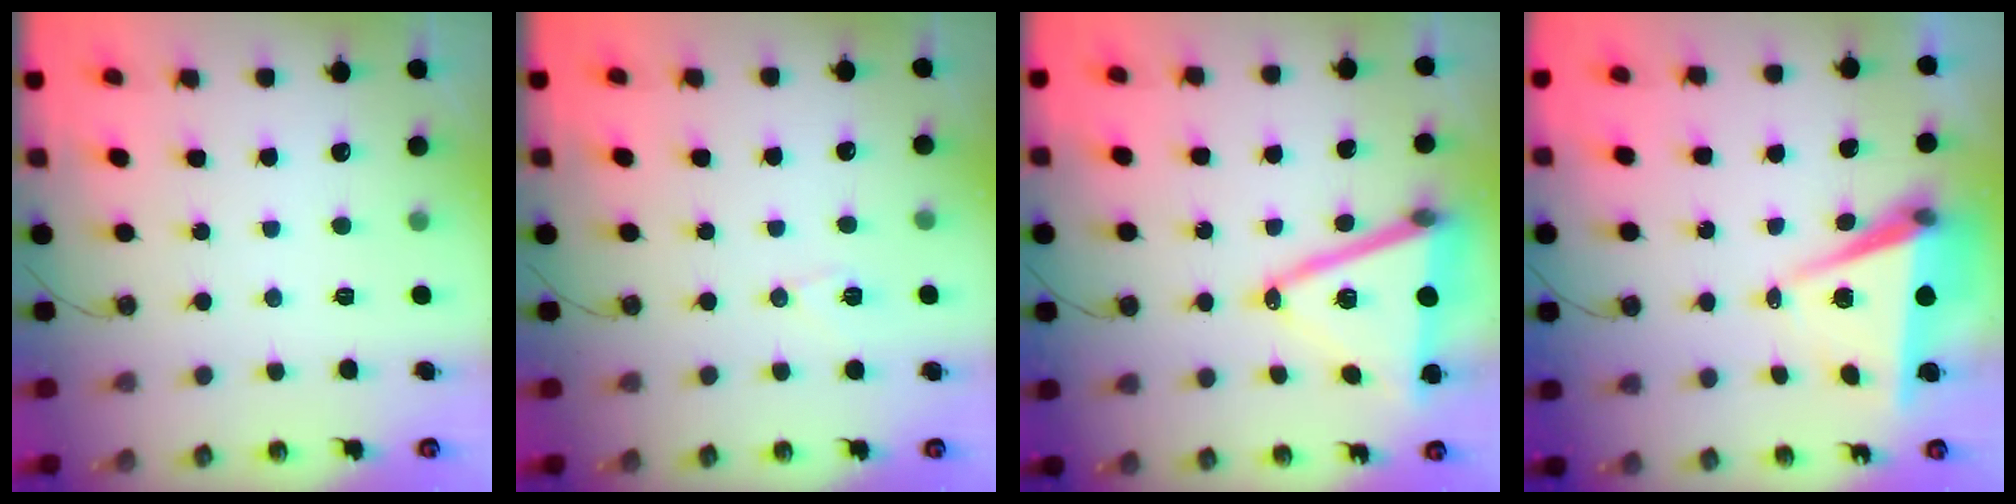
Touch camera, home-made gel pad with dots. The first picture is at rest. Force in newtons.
{"total": 6.6, "press": 6.5, "slide": 1.1}
{"total": 17.6, "press": 17.2, "slide": 3.8}
{"total": 7.6, "press": 6.3, "slide": 4.4}